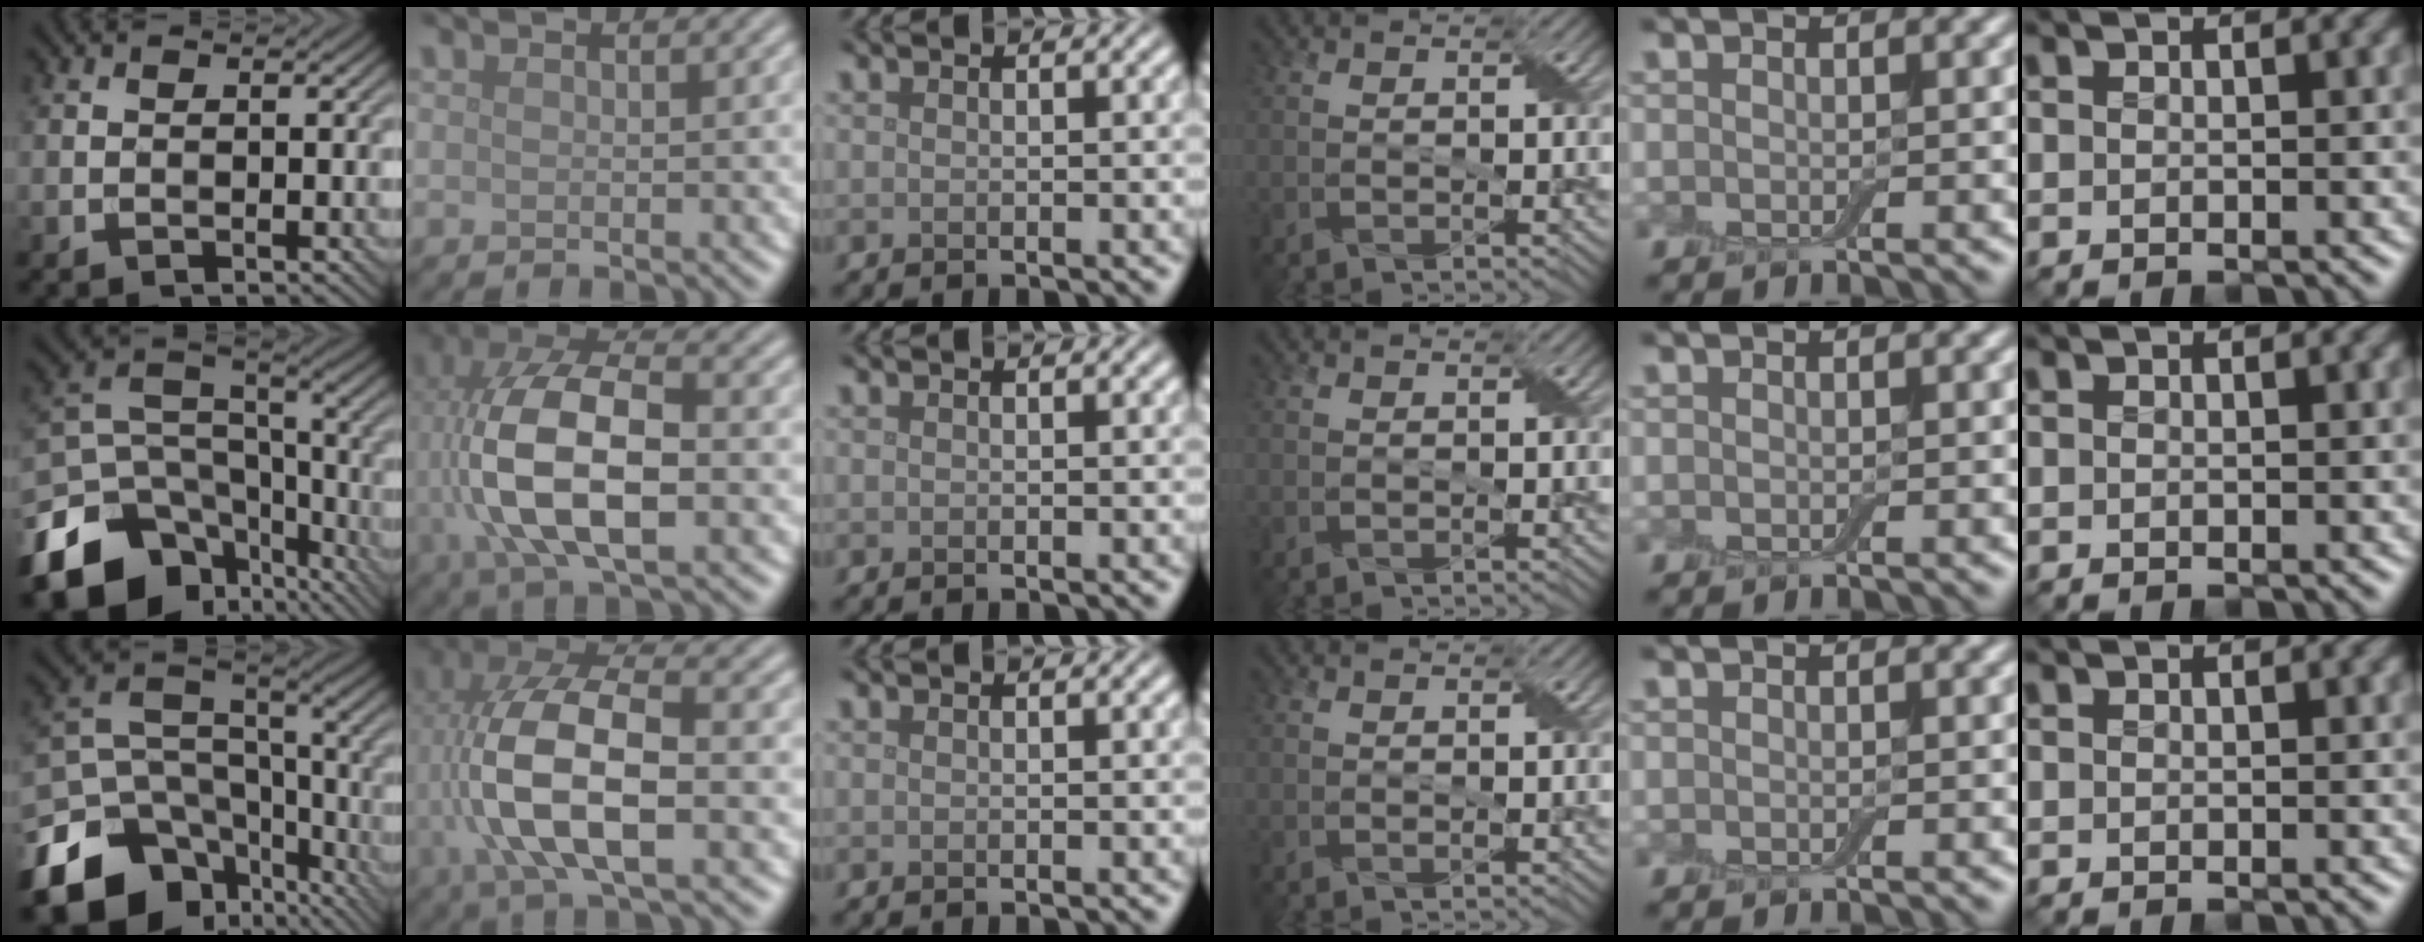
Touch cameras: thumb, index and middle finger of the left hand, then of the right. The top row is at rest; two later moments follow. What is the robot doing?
{"motion": "peel", "object": "small bumper sticker"}